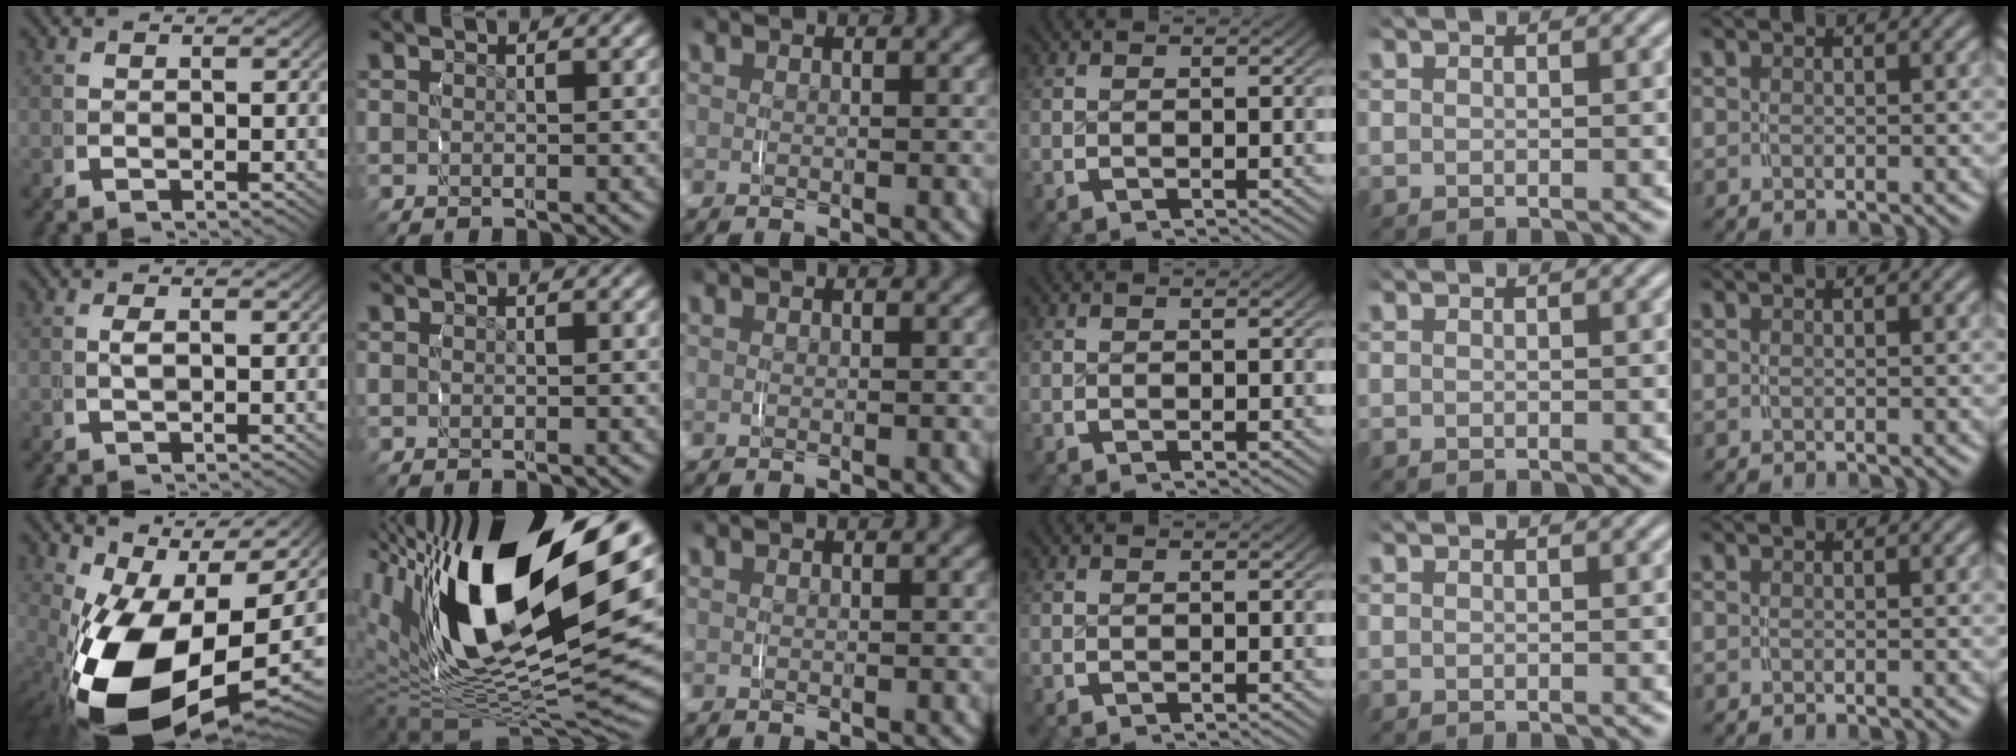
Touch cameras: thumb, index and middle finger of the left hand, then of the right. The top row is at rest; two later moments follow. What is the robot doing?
{"motion": "grasp_and_lifting", "object": "fork"}